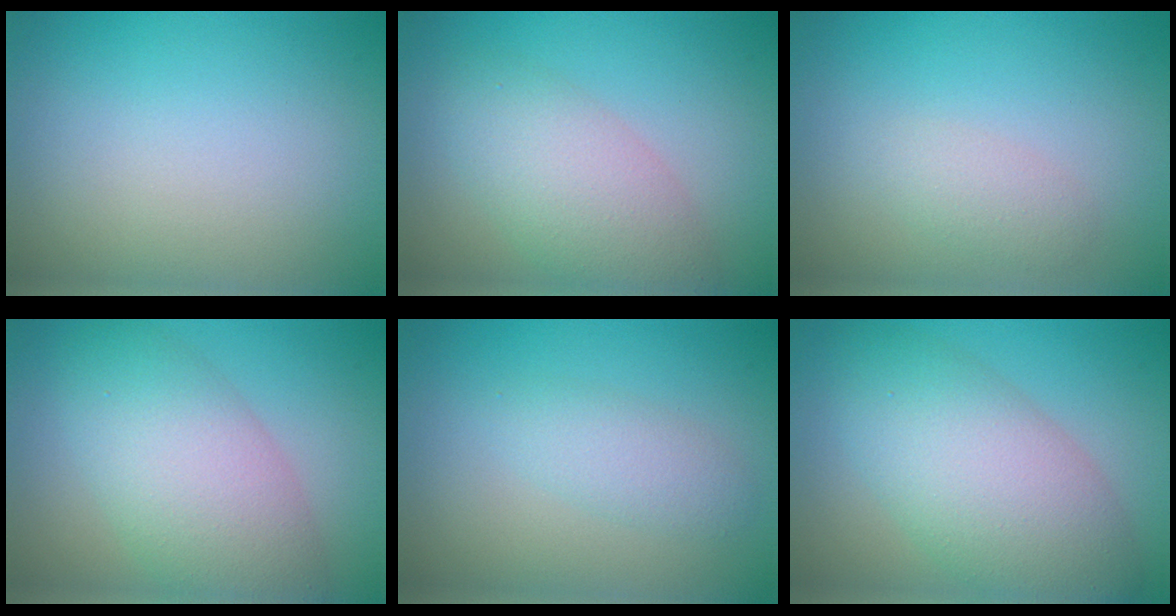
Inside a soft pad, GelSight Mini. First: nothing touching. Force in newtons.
{"total": 5.2, "press": 5.2, "slide": 0.3}
{"total": 1.7, "press": 1.7, "slide": 0.0}
{"total": 7.3, "press": 7.3, "slide": 0.3}
{"total": 2.2, "press": 2.2, "slide": 0.2}
{"total": 8.2, "press": 8.2, "slide": 0.3}